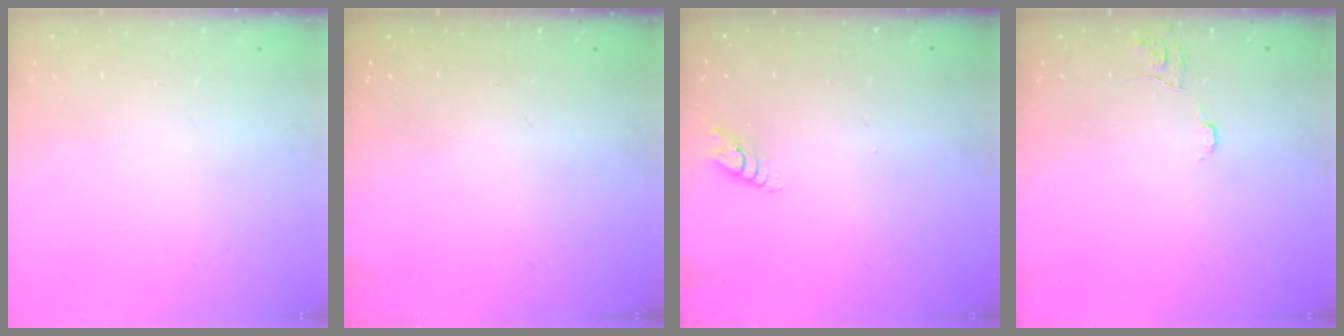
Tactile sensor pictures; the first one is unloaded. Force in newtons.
{"total": 0.0}
{"total": 3.6, "press": 3.5, "slide": 0.3}
{"total": 5.3, "press": 5.2, "slide": 0.4}